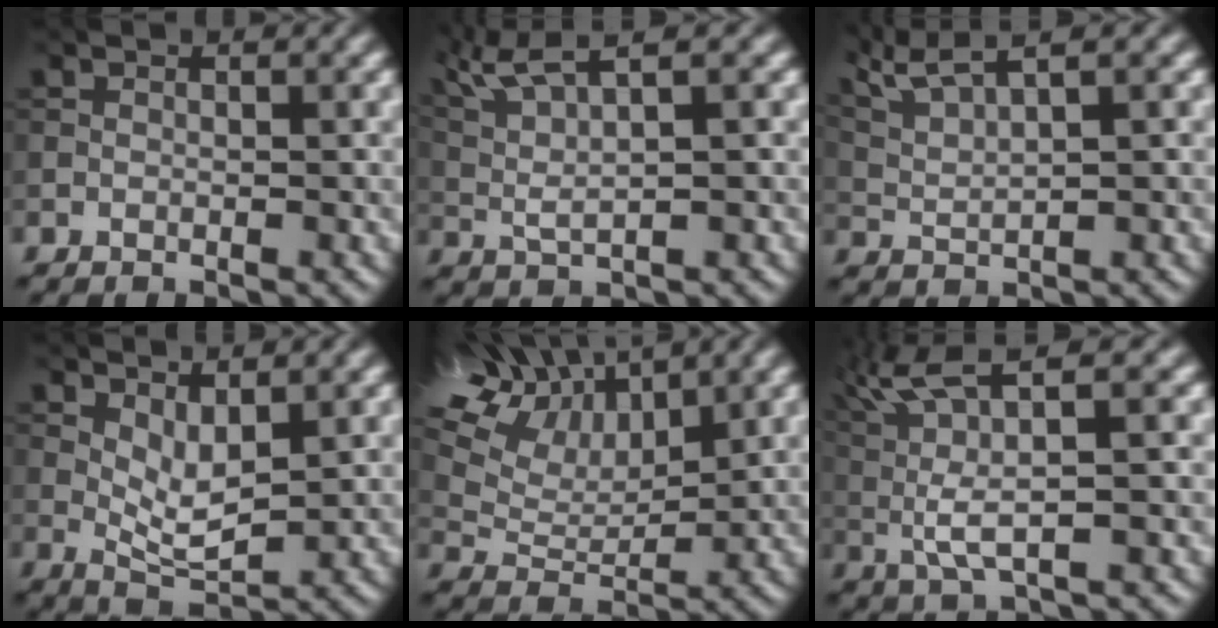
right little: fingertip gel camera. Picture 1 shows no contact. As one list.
[{"total": 4.9, "force": [3.3, 0.5, 3.7], "torque": [-0.092, 0.019, 0.077]}, {"total": 4.7, "force": [3.7, 0.5, 2.9], "torque": [-0.075, 0.021, 0.077]}, {"total": 2.0, "force": [0.4, 0.4, 1.9], "torque": [-0.053, -0.005, 0.030]}, {"total": 11.2, "force": [7.5, 5.7, 6.0], "torque": [-0.161, 0.049, 0.134]}, {"total": 5.7, "force": [2.2, 0.8, 5.2], "torque": [-0.126, 0.017, 0.062]}]